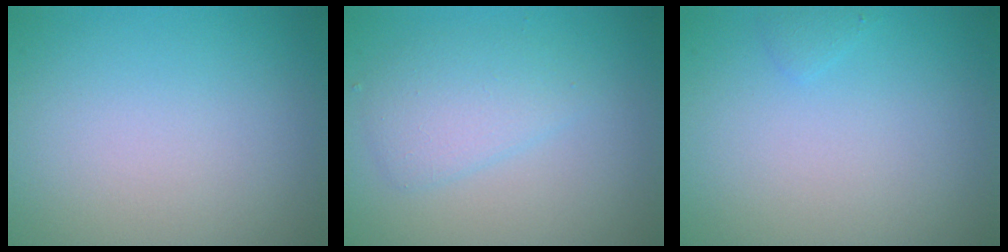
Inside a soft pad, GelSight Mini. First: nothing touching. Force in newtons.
{"total": 2.7, "press": 2.7, "slide": 0.0}
{"total": 0.6, "press": 0.6, "slide": 0.1}